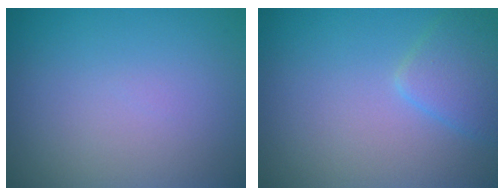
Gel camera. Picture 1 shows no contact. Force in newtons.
{"total": 2.7, "press": 2.7, "slide": 0.1}